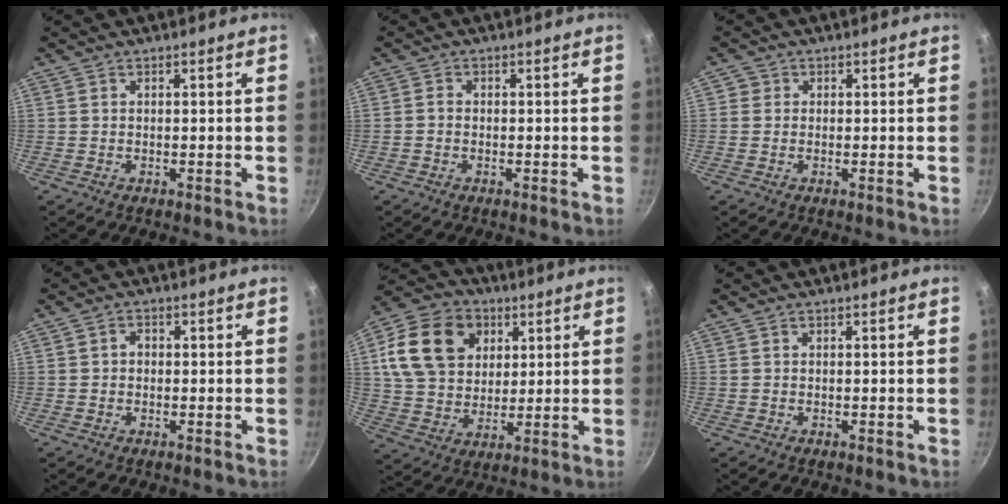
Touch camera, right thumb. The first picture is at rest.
{"total": 1.1, "force": [-0.4, 0.9, 0.5], "torque": [-0.007, 0.006, -0.010]}
{"total": 1.2, "force": [-0.1, 1.2, 0.2], "torque": [0.004, 0.003, -0.005]}
{"total": 1.7, "force": [-0.1, 1.4, 0.9], "torque": [-0.009, 0.006, -0.003]}
{"total": 17.9, "force": [5.8, 13.6, 10.1], "torque": [-0.166, -0.001, 0.099]}
{"total": 0.0}